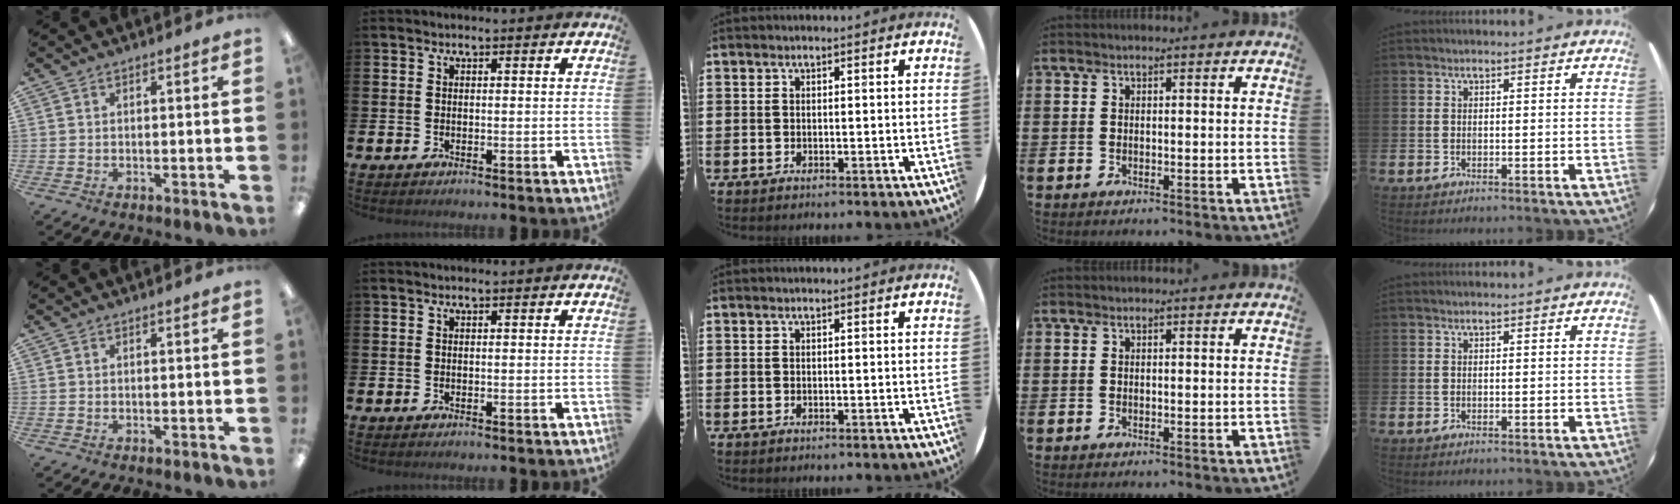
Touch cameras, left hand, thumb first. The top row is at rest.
{}